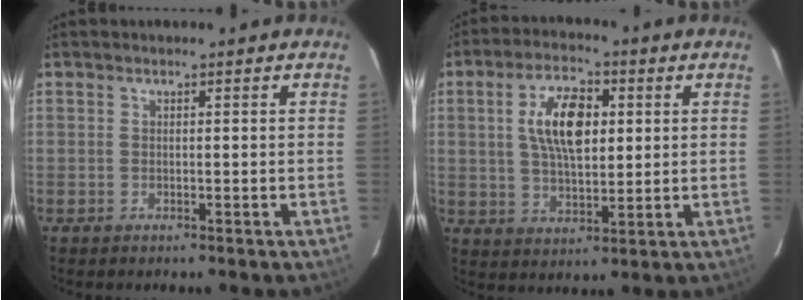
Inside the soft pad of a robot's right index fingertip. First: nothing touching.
{"total": 10.9, "force": [2.4, 5.3, 9.2], "torque": [-0.170, 0.013, 0.045]}